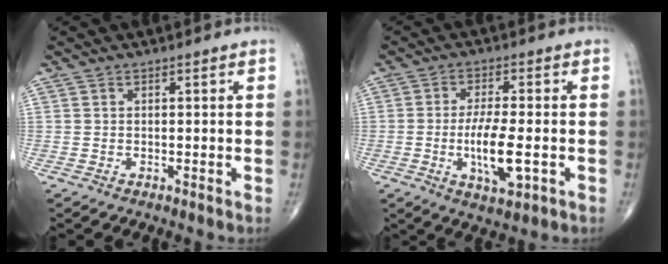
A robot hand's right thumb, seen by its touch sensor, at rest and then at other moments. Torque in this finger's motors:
{"motor_torque": [2.72, 2.28, 1.35, -0.40, 0.30]}